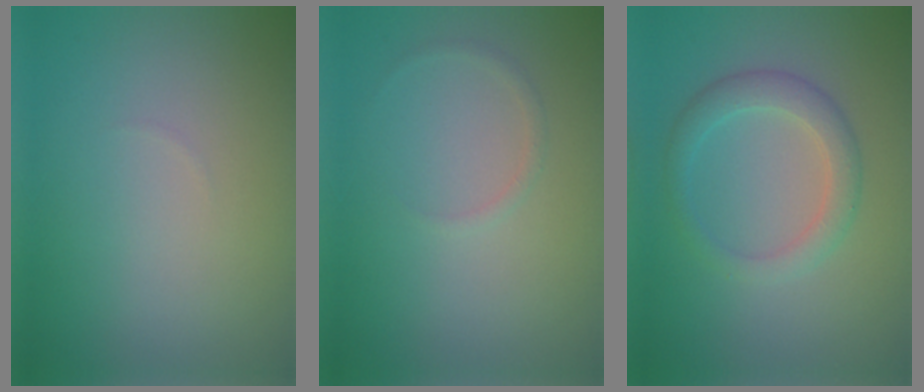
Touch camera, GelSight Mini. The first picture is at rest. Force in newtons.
{"total": 0.6, "press": 0.6, "slide": 0.1}
{"total": 2.7, "press": 2.7, "slide": 0.2}